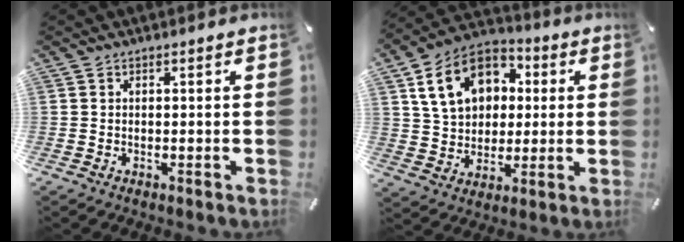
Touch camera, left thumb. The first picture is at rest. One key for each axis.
{"total": 15.0, "fx": 3.9, "fy": 12.1, "fz": 7.9, "tx": -0.156, "ty": 0.010, "tz": 0.077}